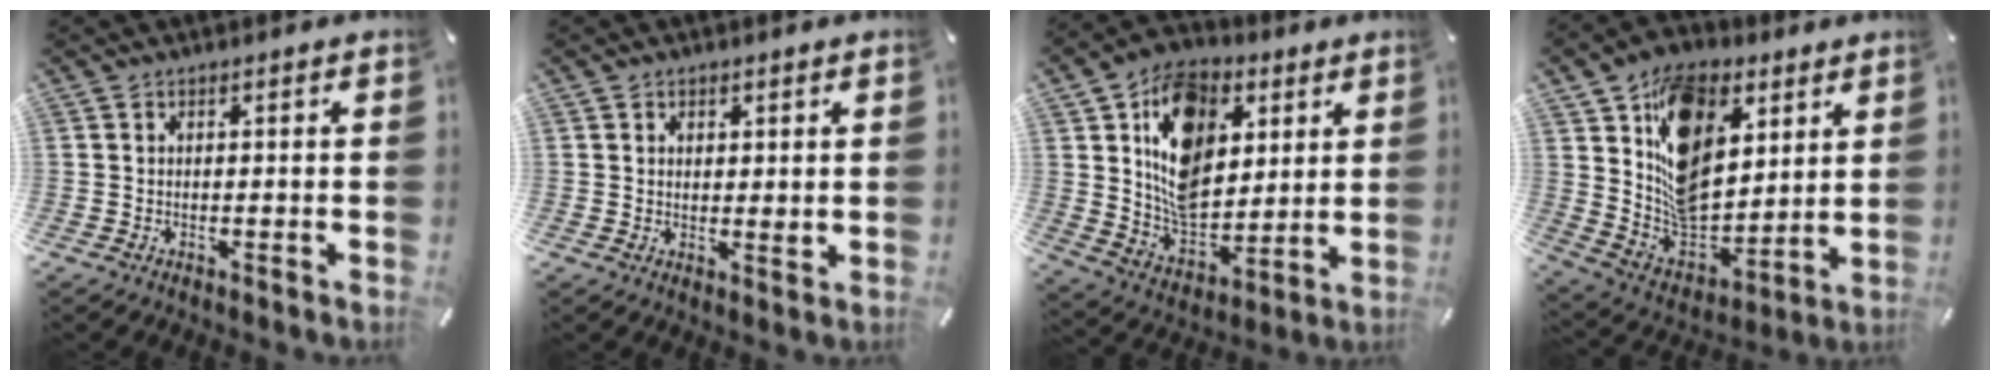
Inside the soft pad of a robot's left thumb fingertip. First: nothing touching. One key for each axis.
{"total": 2.0, "fx": 0.9, "fy": 1.4, "fz": 1.0, "tx": -0.004, "ty": -0.005, "tz": 0.013}
{"total": 15.8, "fx": 5.4, "fy": 12.1, "fz": 8.8, "tx": -0.174, "ty": -0.019, "tz": 0.101}
{"total": 16.5, "fx": 6.2, "fy": 12.3, "fz": 9.0, "tx": -0.148, "ty": -0.030, "tz": 0.123}